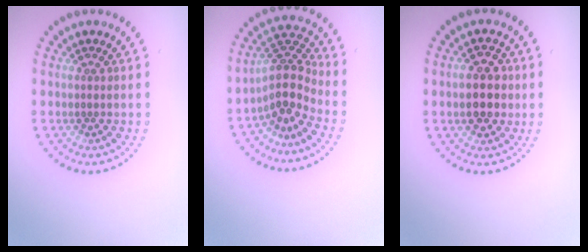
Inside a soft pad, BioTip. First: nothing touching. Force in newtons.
{"total": 4.0, "press": 2.8, "slide": 2.8}
{"total": 4.3, "press": 4.3, "slide": 0.2}